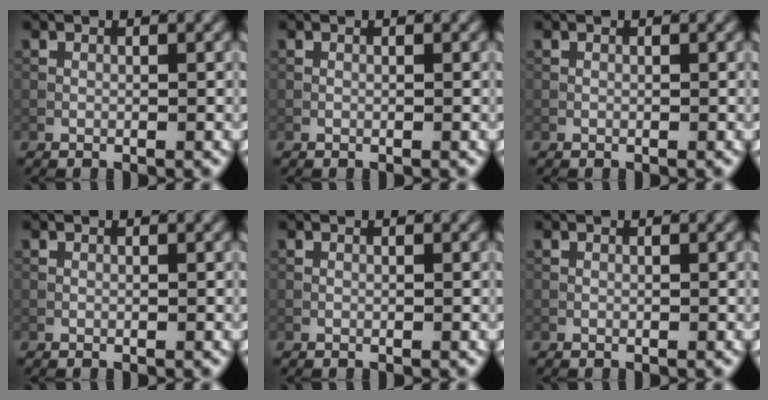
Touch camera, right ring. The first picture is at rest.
{"total": 0.0}
{"total": 0.0}
{"total": 0.0}
{"total": 0.0}
{"total": 0.0}